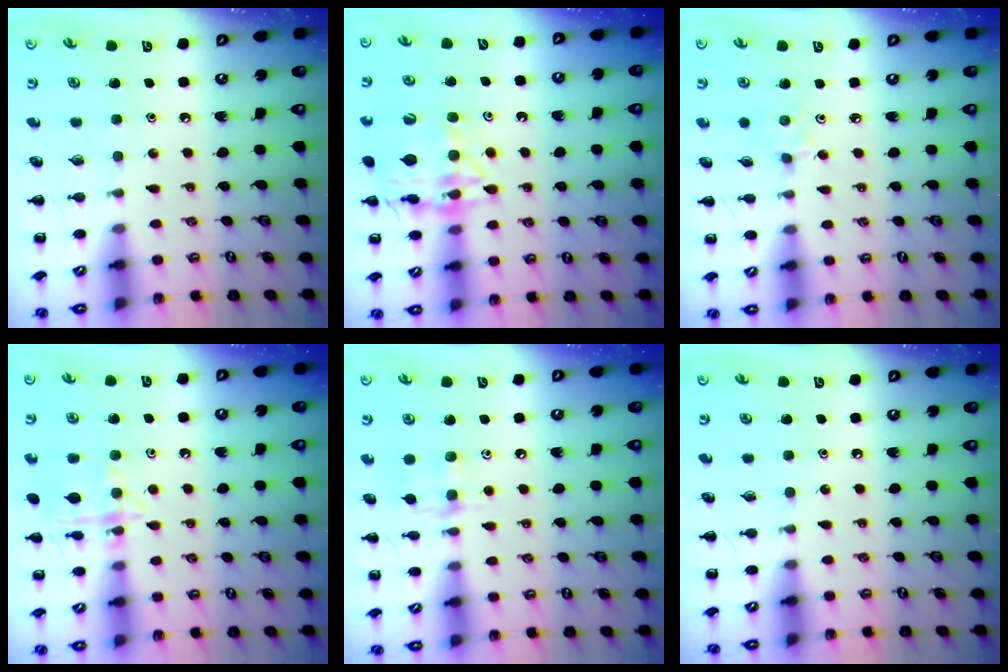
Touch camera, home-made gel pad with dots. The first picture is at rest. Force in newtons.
{"total": 16.3, "press": 16.3, "slide": 1.1}
{"total": 2.4, "press": 2.2, "slide": 0.8}
{"total": 11.2, "press": 11.2, "slide": 0.6}
{"total": 6.7, "press": 6.7, "slide": 0.5}
{"total": 0.0}